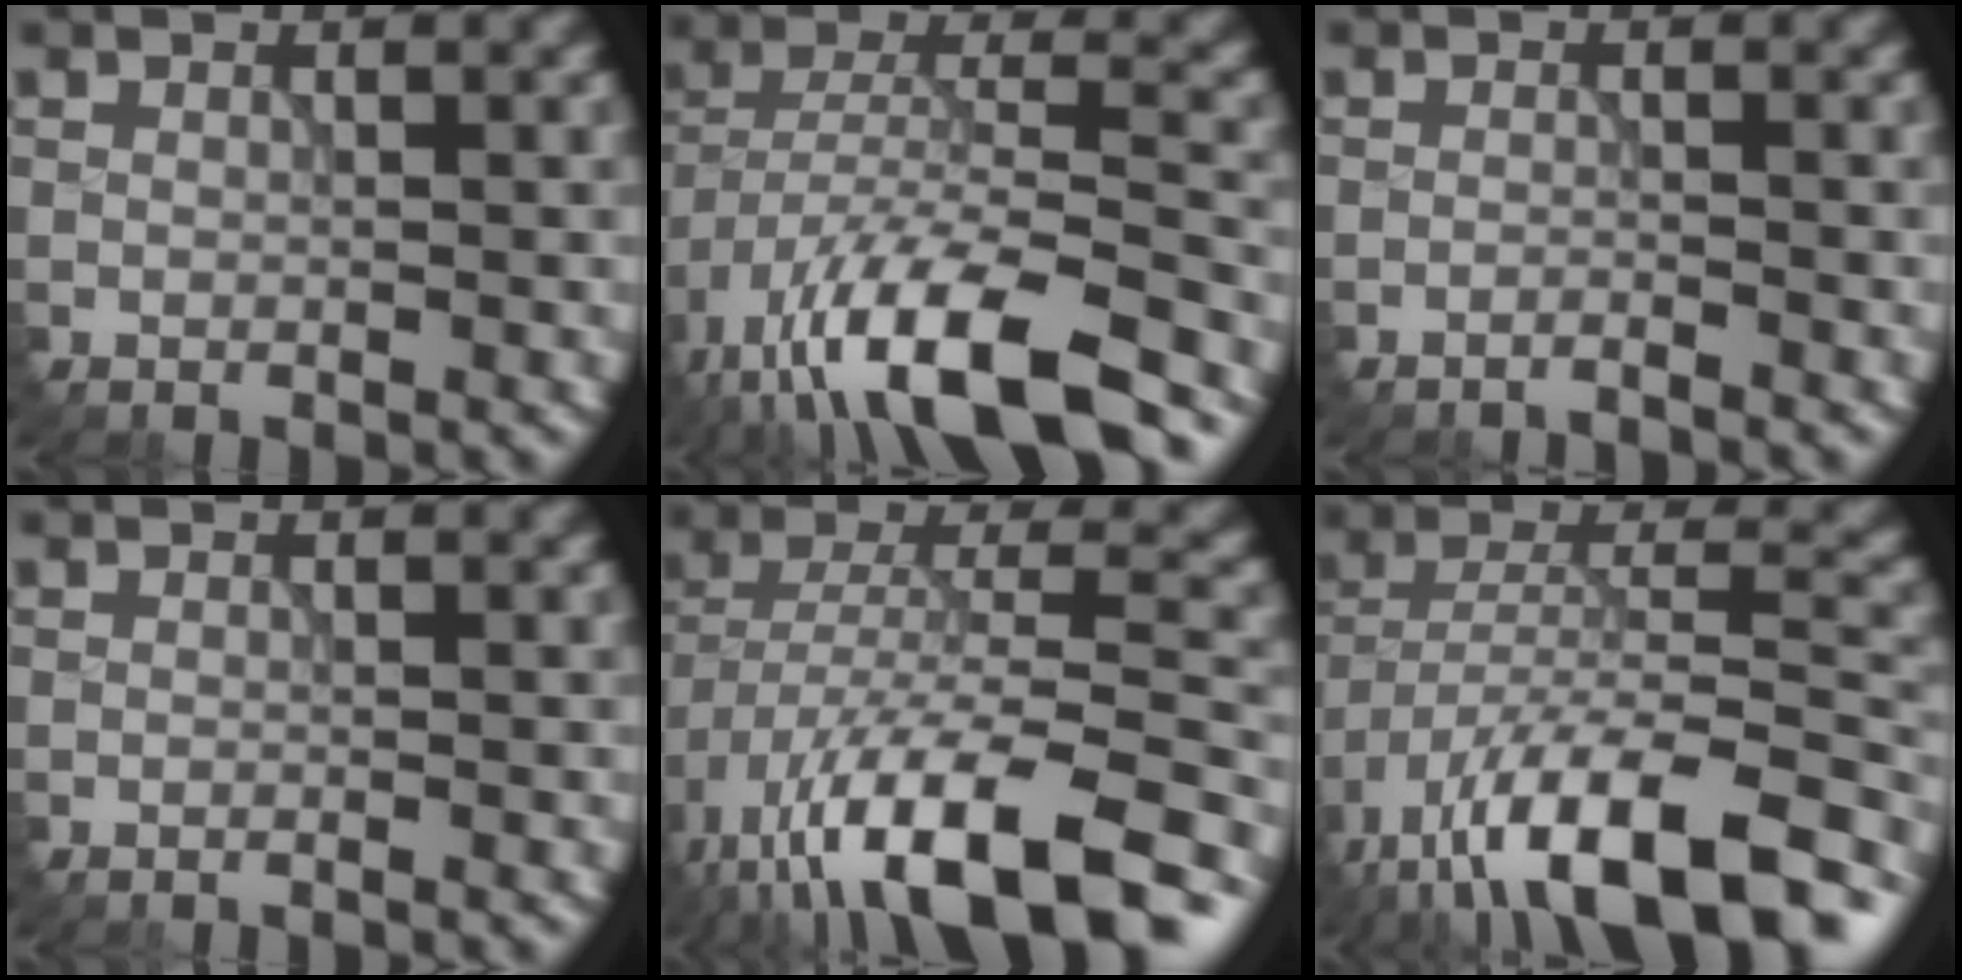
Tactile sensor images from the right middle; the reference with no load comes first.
{"total": 13.9, "force": [-9.4, 4.3, 9.3], "torque": [-0.177, -0.002, -0.157]}
{"total": 1.3, "force": [-1.2, 0.0, 0.4], "torque": [0.000, 0.001, -0.029]}
{"total": 0.6, "force": [-0.2, 0.2, 0.4], "torque": [-0.001, -0.002, -0.008]}
{"total": 15.1, "force": [-9.0, 5.2, 11.0], "torque": [-0.207, 0.004, -0.146]}
{"total": 15.0, "force": [-10.3, 5.0, 9.6], "torque": [-0.175, 0.005, -0.170]}